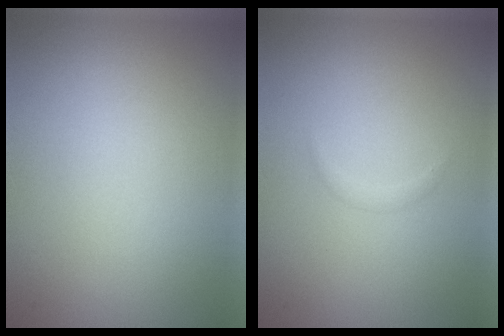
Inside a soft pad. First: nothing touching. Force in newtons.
{"total": 0.5, "press": 0.5, "slide": 0.0}